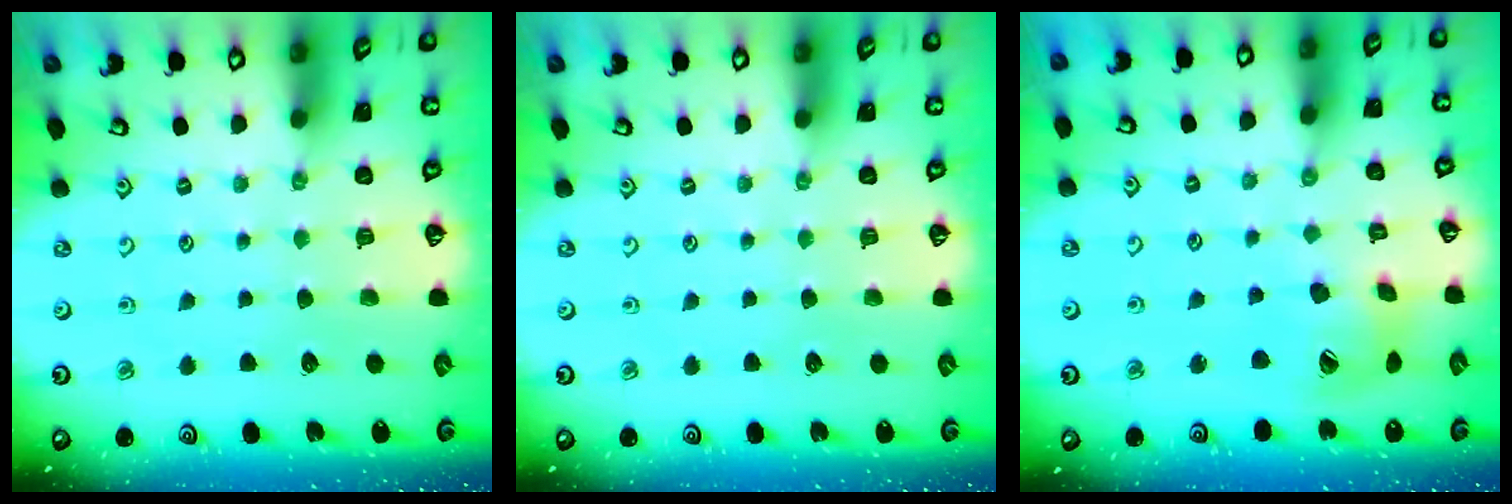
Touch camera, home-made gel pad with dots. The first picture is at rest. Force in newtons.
{"total": 0.0}
{"total": 14.9, "press": 14.7, "slide": 2.3}